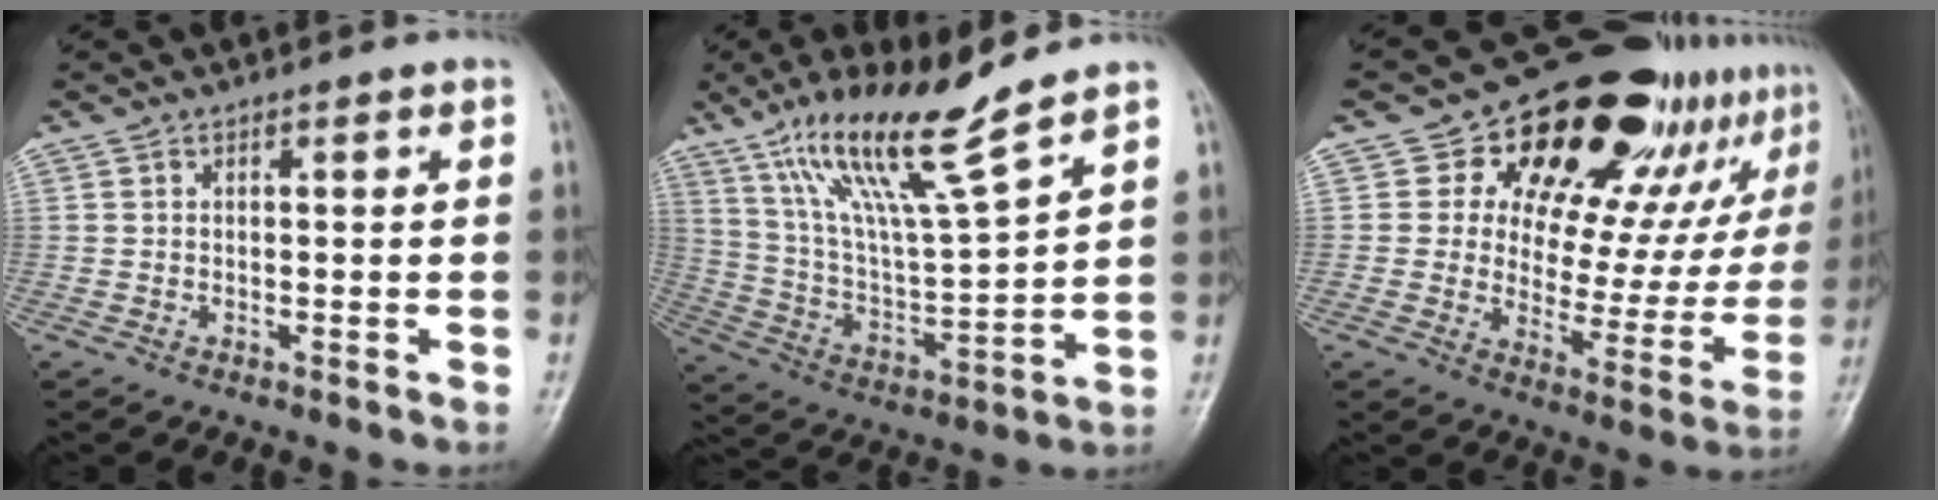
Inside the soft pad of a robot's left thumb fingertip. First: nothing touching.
{"total": 16.4, "force": [11.6, 1.8, 11.5], "torque": [-0.201, -0.062, 0.225]}
{"total": 24.1, "force": [14.1, 12.4, 15.1], "torque": [-0.163, -0.045, 0.200]}